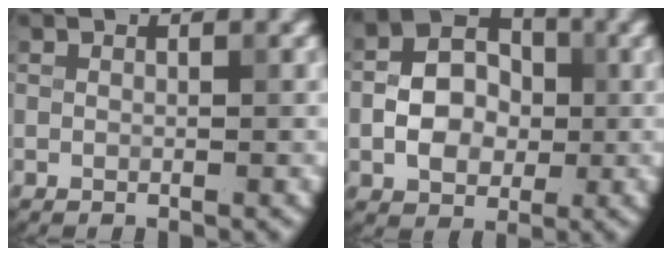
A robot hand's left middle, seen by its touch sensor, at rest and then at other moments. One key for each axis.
{"total": 5.2, "fx": -0.8, "fy": 4.1, "fz": 3.2, "tx": -0.051, "ty": 0.006, "tz": -0.015}